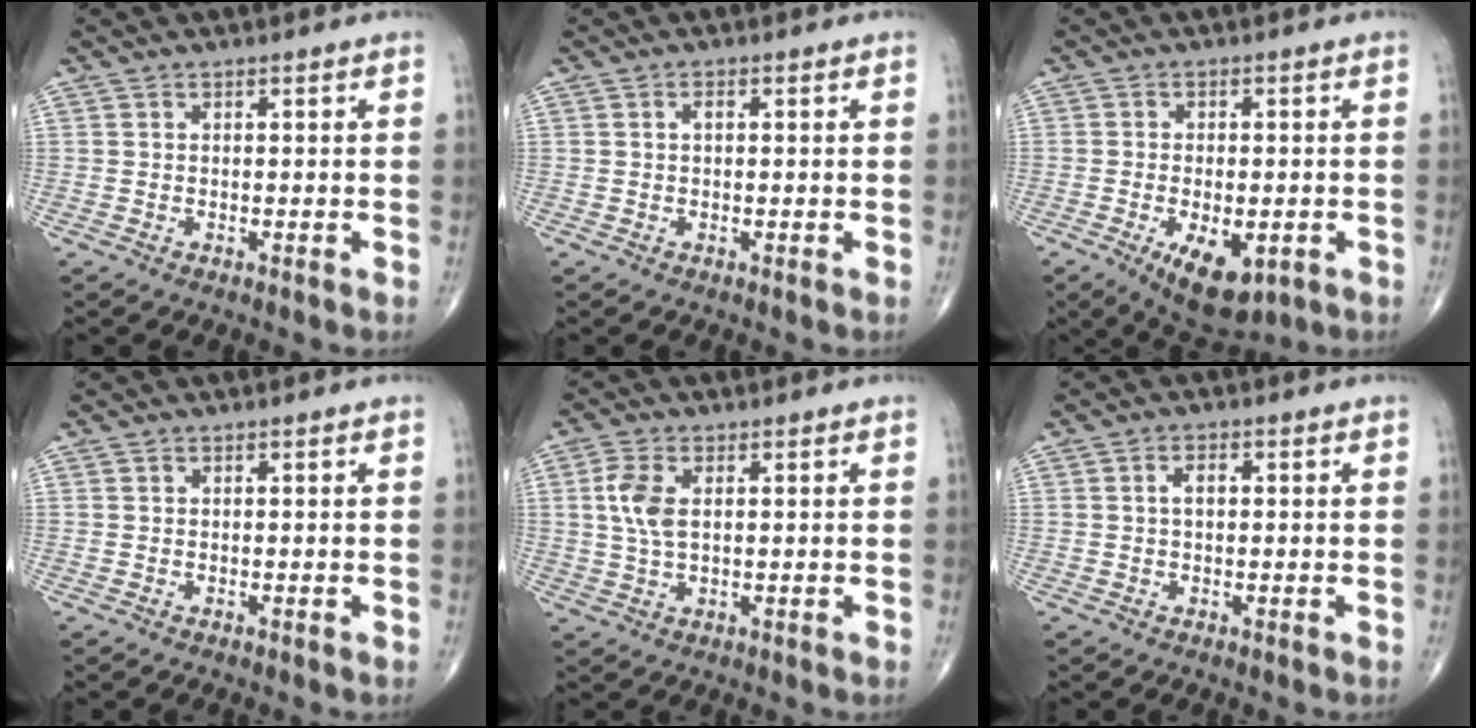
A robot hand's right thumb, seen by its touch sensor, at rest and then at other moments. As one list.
[{"total": 1.1, "force": [0.1, 0.6, 0.9], "torque": [-0.012, 0.002, 0.000]}, {"total": 10.4, "force": [-3.8, 5.1, 8.2], "torque": [-0.120, -0.004, -0.046]}, {"total": 0.0}, {"total": 5.7, "force": [1.1, 3.0, 4.7], "torque": [-0.110, 0.004, 0.022]}, {"total": 2.4, "force": [0.3, 1.3, 1.9], "torque": [-0.031, 0.008, 0.003]}]